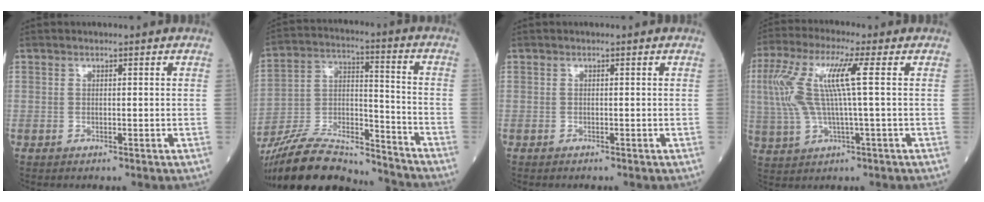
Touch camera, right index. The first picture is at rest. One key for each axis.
{"total": 20.7, "fx": -18.9, "fy": 3.6, "fz": 7.5, "tx": -0.166, "ty": 0.000, "tz": -0.328}
{"total": 0.0}
{"total": 11.4, "fx": 2.0, "fy": 1.0, "fz": 11.2, "tx": -0.255, "ty": 0.025, "tz": 0.037}